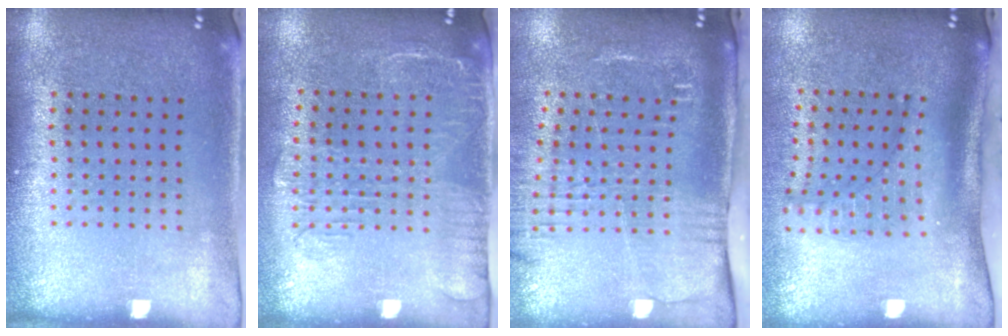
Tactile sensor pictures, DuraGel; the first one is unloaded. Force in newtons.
{"total": 1.8, "press": 1.5, "slide": 0.9}
{"total": 2.8, "press": 2.1, "slide": 1.7}
{"total": 2.0, "press": 1.5, "slide": 1.3}